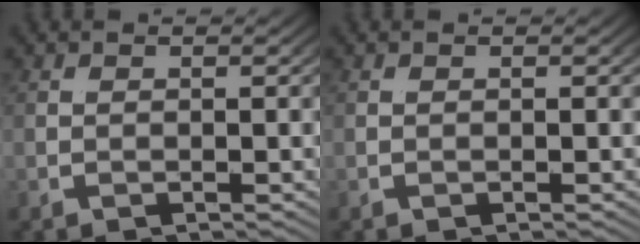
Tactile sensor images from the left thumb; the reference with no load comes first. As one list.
[{"total": 0.0}]